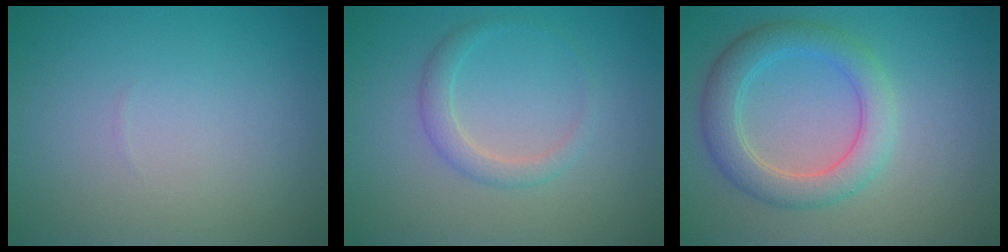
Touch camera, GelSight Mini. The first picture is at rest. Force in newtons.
{"total": 1.8, "press": 1.8, "slide": 0.1}
{"total": 4.6, "press": 4.6, "slide": 0.4}